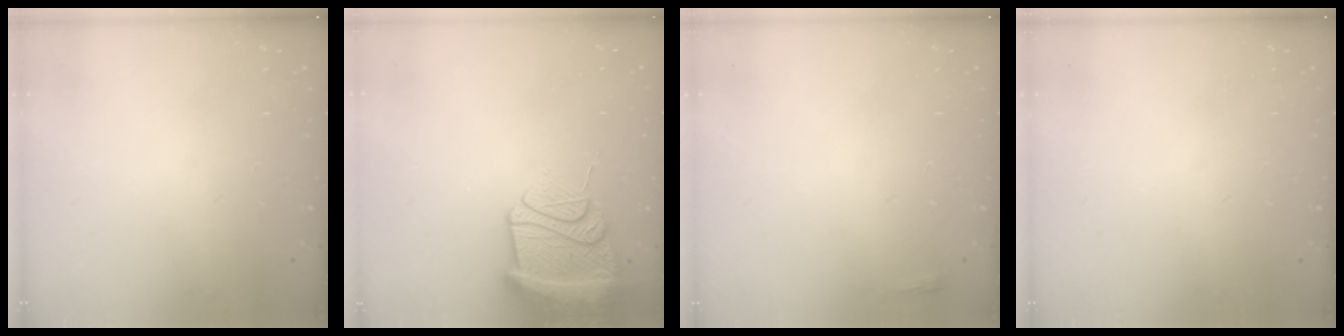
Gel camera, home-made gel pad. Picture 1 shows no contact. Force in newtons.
{"total": 15.3, "press": 15.2, "slide": 1.8}
{"total": 2.0, "press": 2.0, "slide": 0.5}
{"total": 0.0}